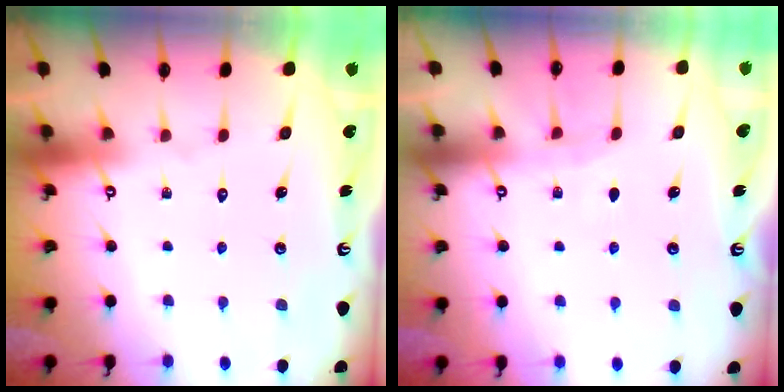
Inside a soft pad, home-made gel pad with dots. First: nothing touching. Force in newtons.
{"total": 3.7, "press": 3.7, "slide": 0.5}